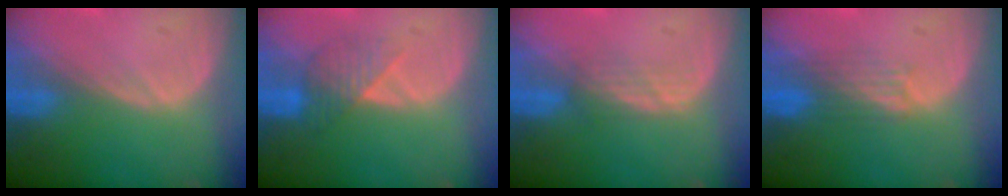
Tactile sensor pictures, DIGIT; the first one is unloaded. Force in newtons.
{"total": 4.1, "press": 3.8, "slide": 1.4}
{"total": 2.5, "press": 2.3, "slide": 0.9}
{"total": 3.8, "press": 3.1, "slide": 2.2}